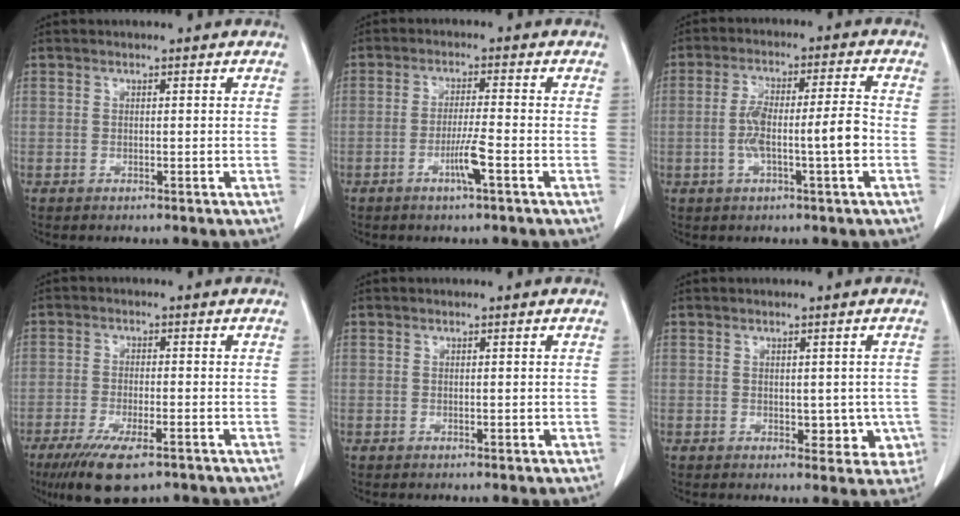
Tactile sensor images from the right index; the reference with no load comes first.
{"total": 4.3, "force": [-1.9, -0.4, 3.8], "torque": [-0.074, -0.008, -0.039]}
{"total": 8.0, "force": [-1.8, 0.5, 7.8], "torque": [-0.150, 0.017, -0.031]}
{"total": 9.3, "force": [-6.1, 2.3, 6.6], "torque": [-0.114, -0.020, -0.096]}
{"total": 0.5, "force": [-0.1, 0.2, 0.5], "torque": [-0.011, 0.001, 0.003]}
{"total": 5.1, "force": [-0.6, 3.2, 3.9], "torque": [-0.023, 0.006, -0.001]}